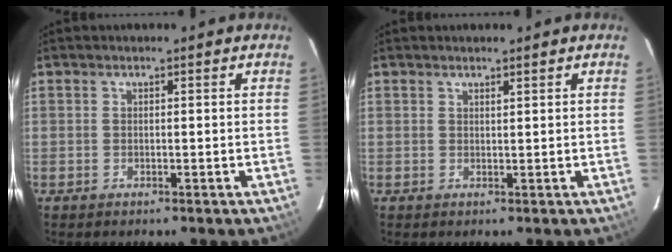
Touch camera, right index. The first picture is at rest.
{"total": 0.7, "force": [0.7, -0.1, 0.2], "torque": [-0.003, -0.005, 0.012]}